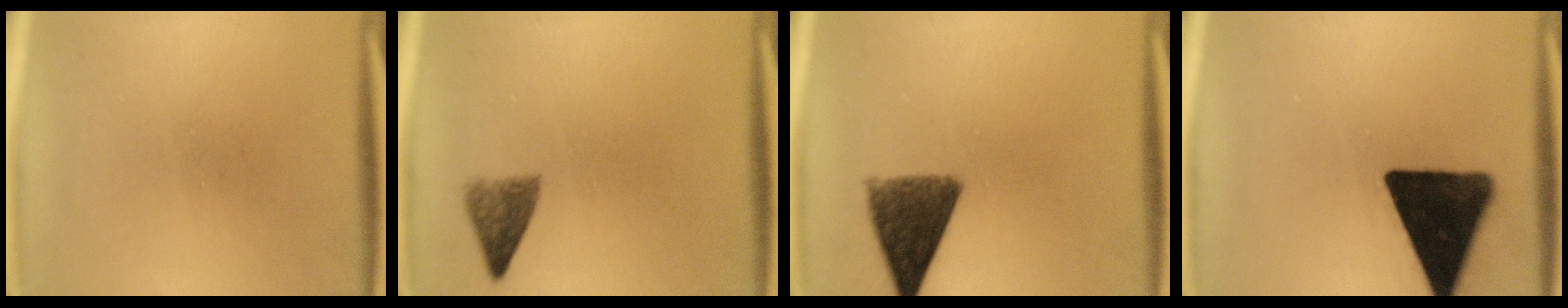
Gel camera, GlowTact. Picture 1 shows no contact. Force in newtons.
{"total": 3.5}
{"total": 9.7}
{"total": 18.4}